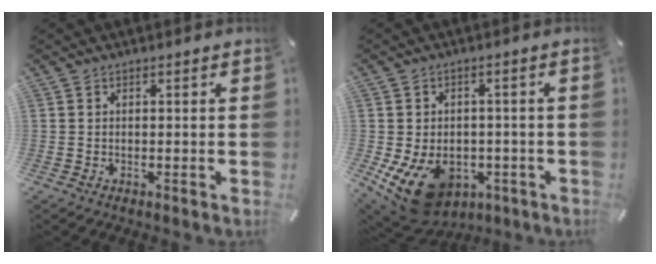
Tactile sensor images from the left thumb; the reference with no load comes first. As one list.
[{"total": 13.0, "force": [-5.7, 9.2, 7.1], "torque": [-0.127, 0.022, -0.095]}]